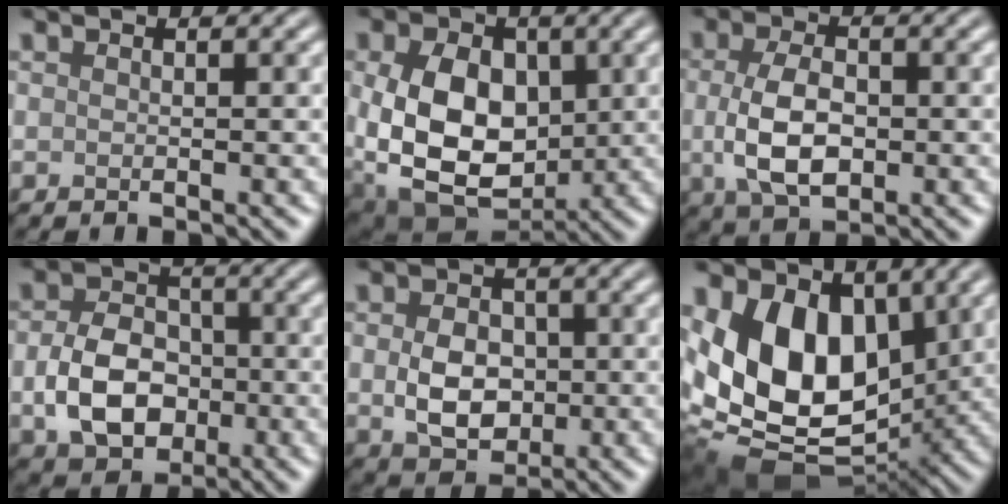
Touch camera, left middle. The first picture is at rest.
{"total": 12.8, "force": [0.4, 9.2, 8.9], "torque": [-0.170, -0.014, 0.019]}
{"total": 5.3, "force": [-0.4, 3.1, 4.3], "torque": [-0.094, -0.008, -0.006]}
{"total": 6.4, "force": [-1.3, 4.7, 4.1], "torque": [-0.086, -0.004, -0.026]}
{"total": 4.9, "force": [-0.3, 3.6, 3.3], "torque": [-0.065, -0.007, -0.003]}
{"total": 12.8, "force": [2.2, 8.5, 9.2], "torque": [-0.176, -0.015, 0.032]}